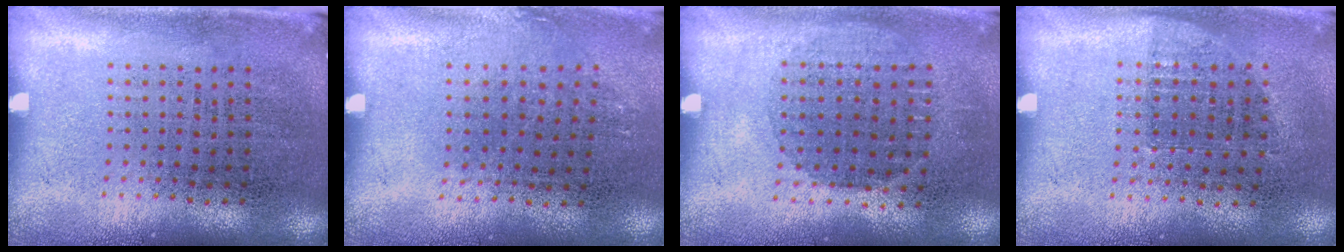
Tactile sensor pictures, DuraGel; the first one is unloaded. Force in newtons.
{"total": 0.9, "press": 0.6, "slide": 0.6}
{"total": 1.0, "press": 0.9, "slide": 0.5}
{"total": 0.7, "press": 0.6, "slide": 0.3}